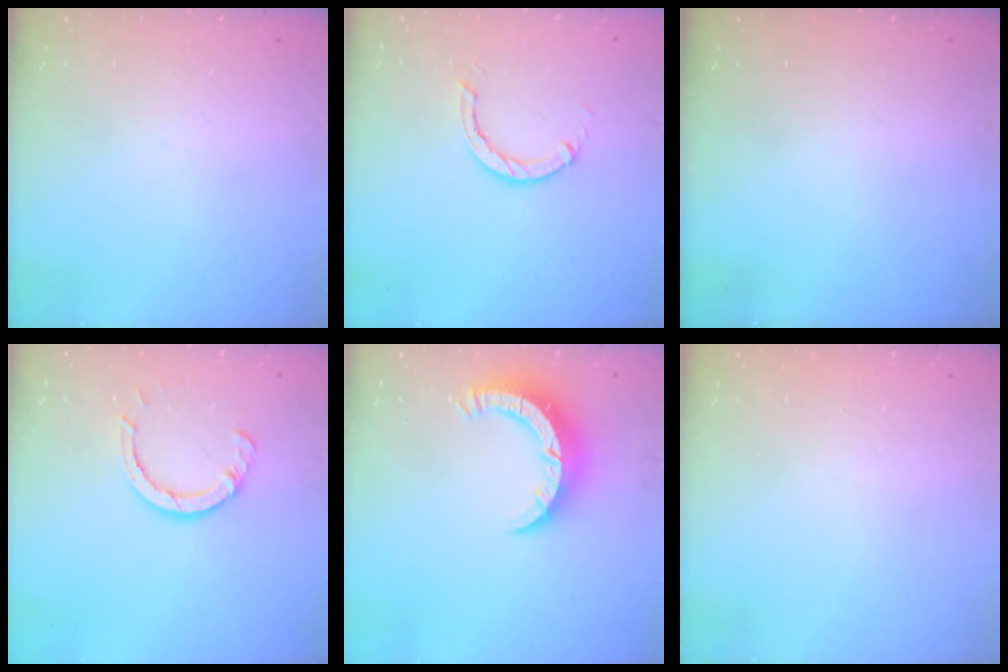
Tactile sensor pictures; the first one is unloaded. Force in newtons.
{"total": 2.9, "press": 2.9, "slide": 0.4}
{"total": 0.0}
{"total": 5.7, "press": 5.6, "slide": 0.7}
{"total": 8.2, "press": 8.2, "slide": 0.9}
{"total": 2.6, "press": 2.6, "slide": 0.2}